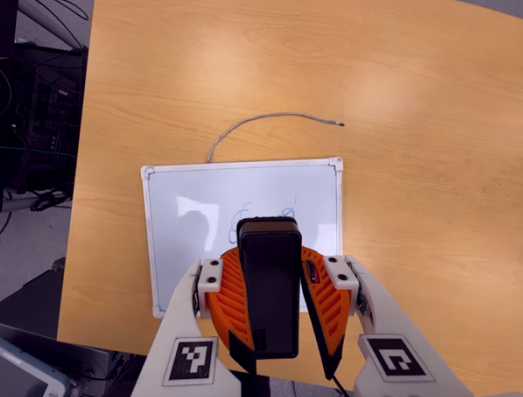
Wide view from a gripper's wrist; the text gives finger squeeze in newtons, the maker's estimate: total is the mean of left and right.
{"total": 12.4, "left": 10.7, "right": 14.1}